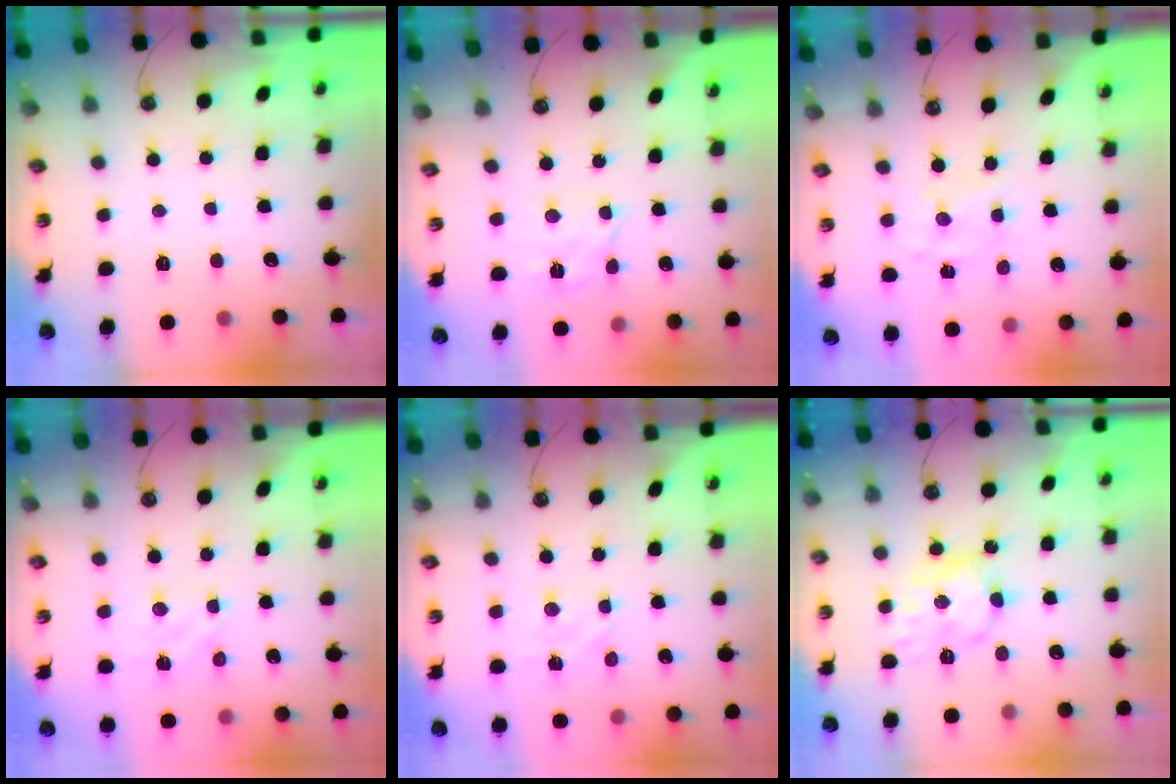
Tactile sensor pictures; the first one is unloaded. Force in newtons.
{"total": 5.6, "press": 5.6, "slide": 0.2}
{"total": 1.4, "press": 1.4, "slide": 0.2}
{"total": 3.4, "press": 3.3, "slide": 0.6}
{"total": 2.8, "press": 2.8, "slide": 0.1}
{"total": 11.0, "press": 11.0, "slide": 0.0}